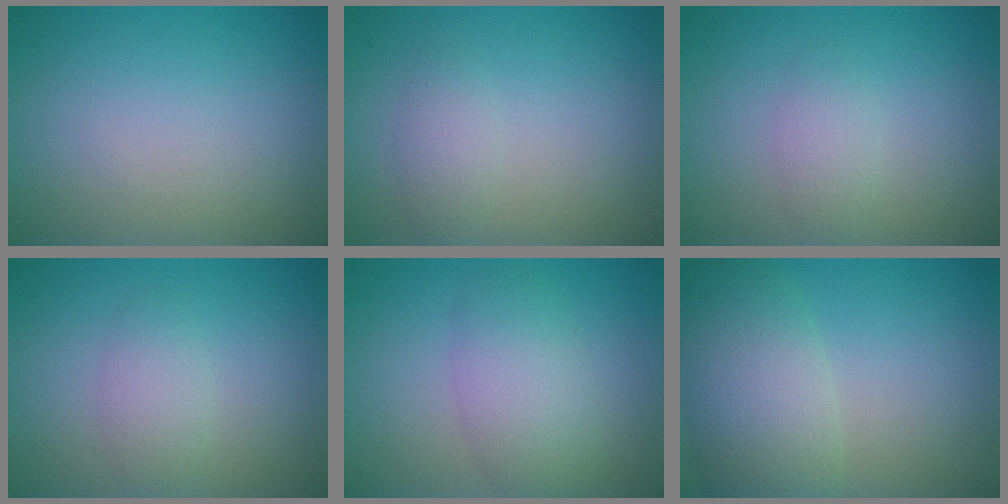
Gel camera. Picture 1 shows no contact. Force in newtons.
{"total": 1.6, "press": 1.6, "slide": 0.1}
{"total": 1.6, "press": 1.6, "slide": 0.2}
{"total": 2.0, "press": 2.0, "slide": 0.0}
{"total": 4.5, "press": 4.5, "slide": 0.3}
{"total": 7.1, "press": 7.0, "slide": 0.4}